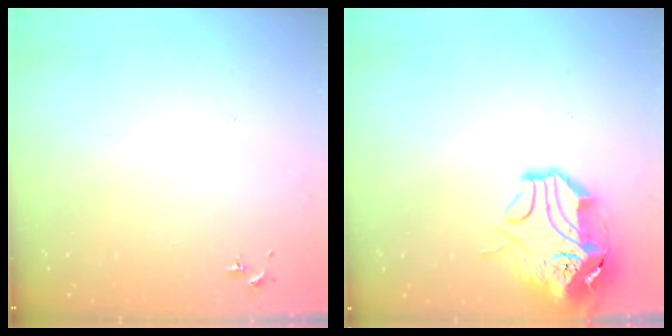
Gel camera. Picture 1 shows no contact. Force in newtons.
{"total": 16.1, "press": 15.9, "slide": 2.5}